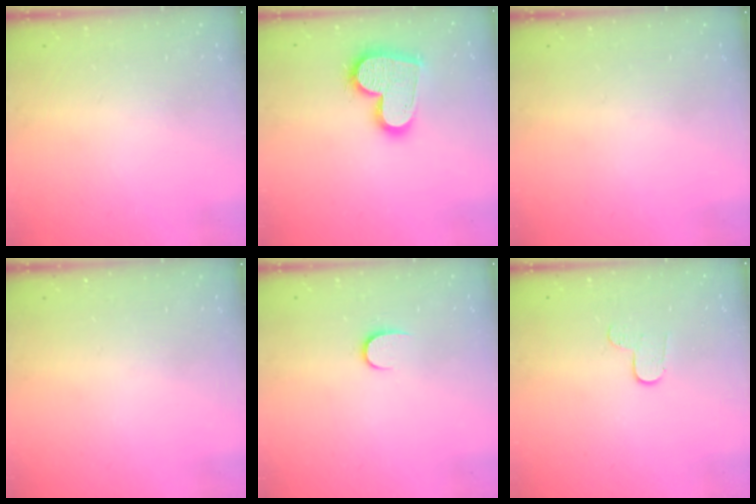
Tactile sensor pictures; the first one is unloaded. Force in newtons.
{"total": 17.0, "press": 16.9, "slide": 1.6}
{"total": 0.0}
{"total": 0.0}
{"total": 6.1, "press": 6.0, "slide": 0.6}
{"total": 4.0, "press": 4.0, "slide": 0.3}